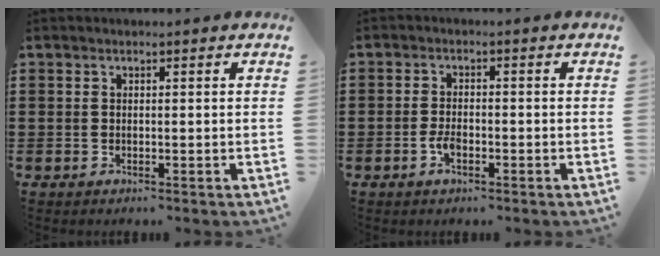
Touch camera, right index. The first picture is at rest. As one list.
[{"total": 2.5, "force": [-1.1, 1.0, 1.9], "torque": [-0.046, -0.004, -0.021]}]